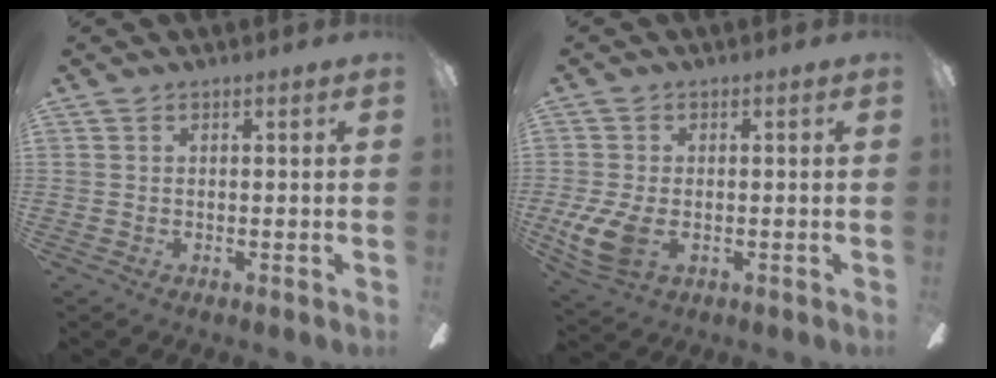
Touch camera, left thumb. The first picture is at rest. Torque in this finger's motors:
{"motor_torque": [-0.04, 0.27, 0.06, -0.05, 0.03]}